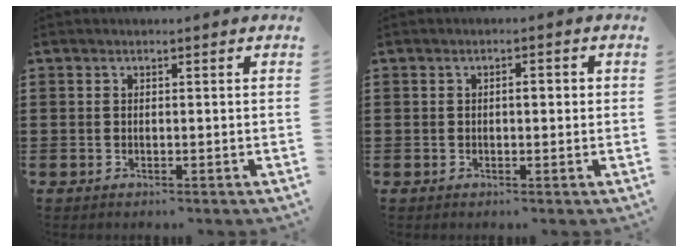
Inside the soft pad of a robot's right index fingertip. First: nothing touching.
{"total": 1.8, "force": [0.0, 0.6, 1.7], "torque": [-0.031, 0.004, -0.002]}